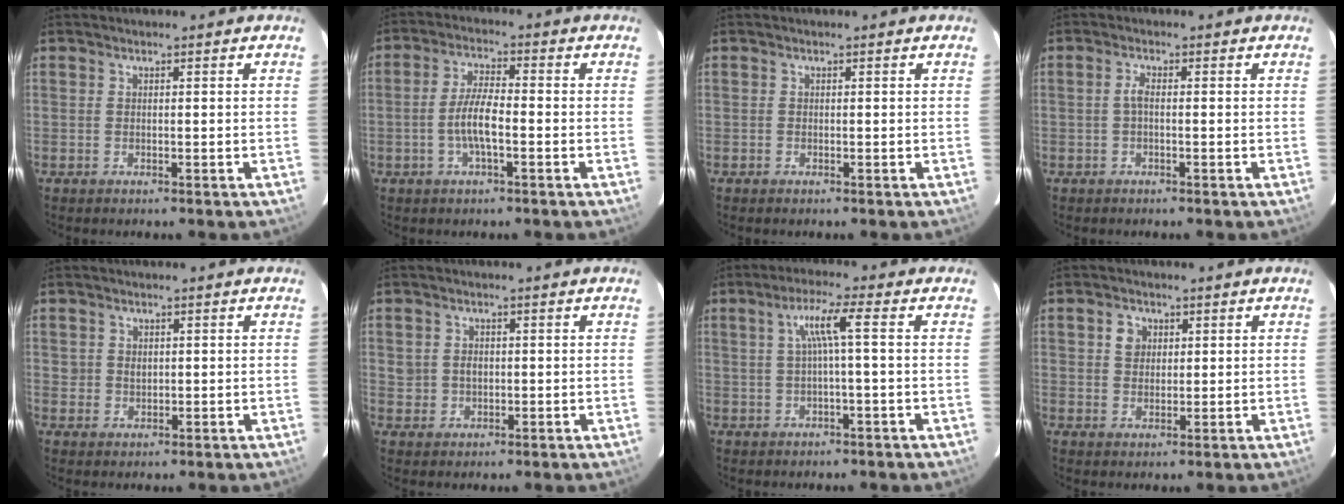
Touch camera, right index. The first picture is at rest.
{"total": 6.0, "force": [-1.8, 1.4, 5.6], "torque": [-0.112, 0.003, -0.035]}
{"total": 0.0}
{"total": 1.5, "force": [-0.3, 0.5, 1.4], "torque": [-0.029, 0.006, -0.008]}
{"total": 1.7, "force": [0.5, 1.6, 0.4], "torque": [-0.005, 0.003, 0.009]}
{"total": 2.7, "force": [0.2, 2.6, 0.9], "torque": [-0.018, 0.006, 0.007]}
{"total": 4.7, "force": [0.3, -0.5, 4.7], "torque": [-0.091, 0.003, 0.009]}
{"total": 3.4, "force": [1.2, 2.9, 1.3], "torque": [-0.015, 0.013, 0.022]}